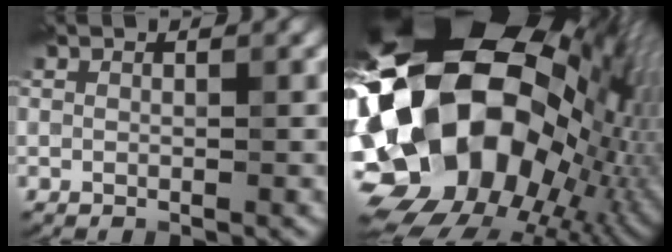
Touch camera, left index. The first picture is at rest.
{"total": 22.1, "force": [0.6, 16.2, 15.0], "torque": [-0.298, -0.004, 0.006]}